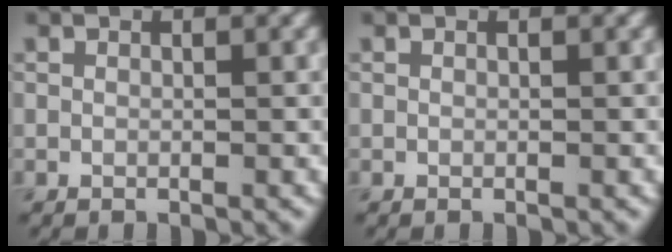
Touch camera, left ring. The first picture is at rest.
{"total": 0.0}